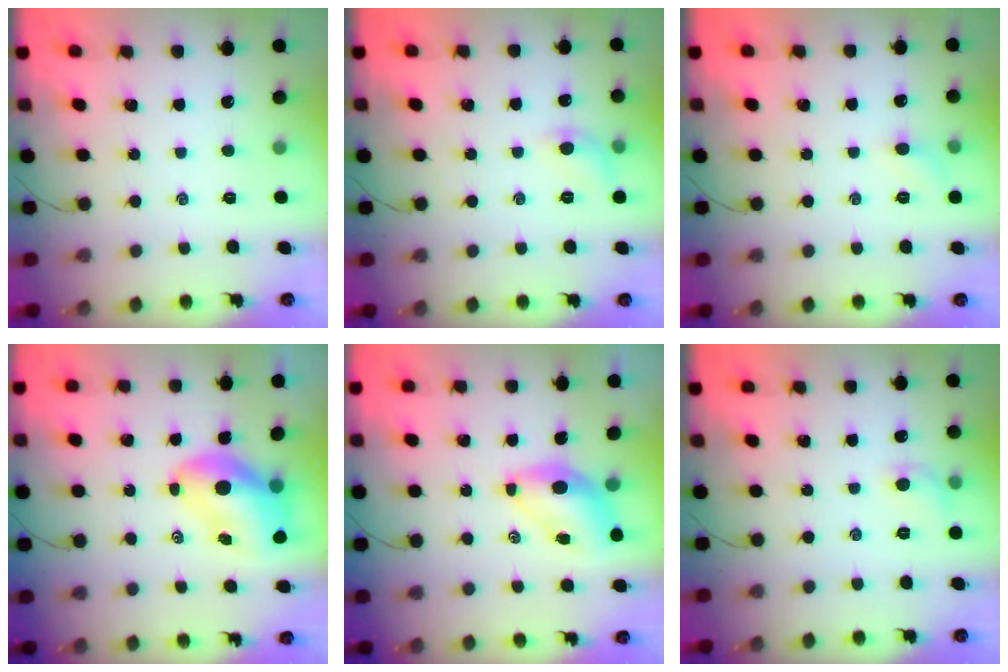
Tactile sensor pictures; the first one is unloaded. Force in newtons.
{"total": 6.6, "press": 6.5, "slide": 1.5}
{"total": 4.4, "press": 4.1, "slide": 1.4}
{"total": 9.2, "press": 8.9, "slide": 2.6}
{"total": 6.7, "press": 6.6, "slide": 1.2}
{"total": 5.6, "press": 5.4, "slide": 1.3}